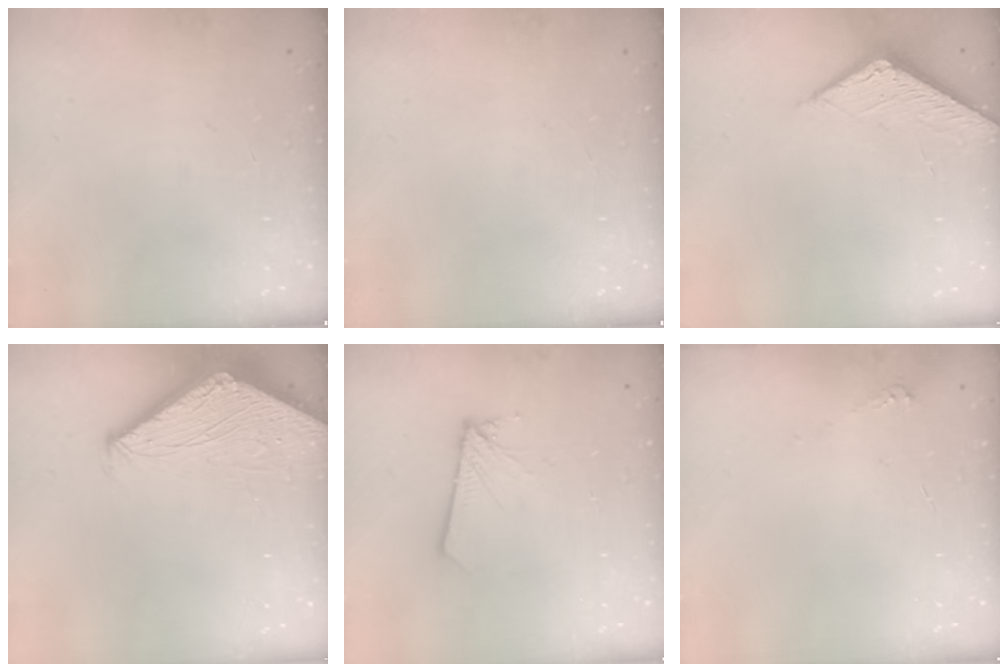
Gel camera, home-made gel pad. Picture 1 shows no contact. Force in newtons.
{"total": 0.0}
{"total": 7.4, "press": 7.4, "slide": 0.2}
{"total": 4.7, "press": 4.7, "slide": 0.1}
{"total": 2.8, "press": 2.8, "slide": 0.3}
{"total": 2.5, "press": 2.5, "slide": 0.3}